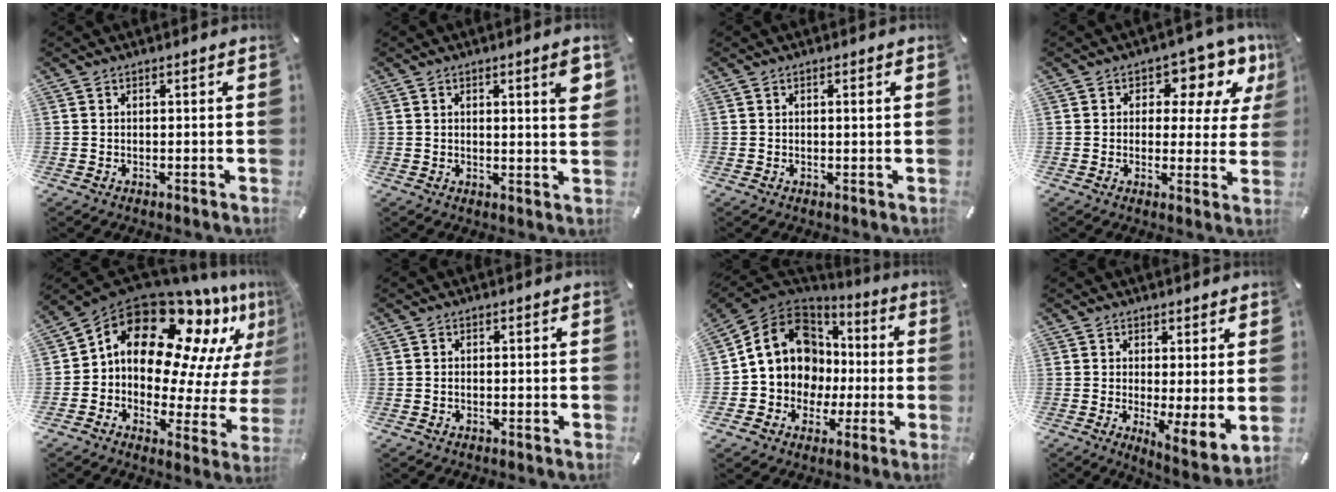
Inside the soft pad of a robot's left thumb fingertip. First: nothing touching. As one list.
[{"total": 5.5, "force": [2.0, 1.2, 5.0], "torque": [-0.073, -0.009, 0.027]}, {"total": 1.1, "force": [0.3, 0.3, 1.0], "torque": [-0.011, -0.001, 0.002]}, {"total": 10.1, "force": [5.0, 6.1, 6.4], "torque": [-0.078, -0.032, 0.082]}, {"total": 18.6, "force": [11.0, 10.7, 10.5], "torque": [-0.172, -0.101, 0.184]}, {"total": 0.7, "force": [-0.3, 0.4, 0.5], "torque": [-0.010, -0.001, -0.006]}, {"total": 15.2, "force": [1.7, 13.7, 6.5], "torque": [-0.135, -0.009, 0.041]}, {"total": 4.6, "force": [1.5, 1.0, 4.3], "torque": [-0.054, -0.035, 0.032]}]